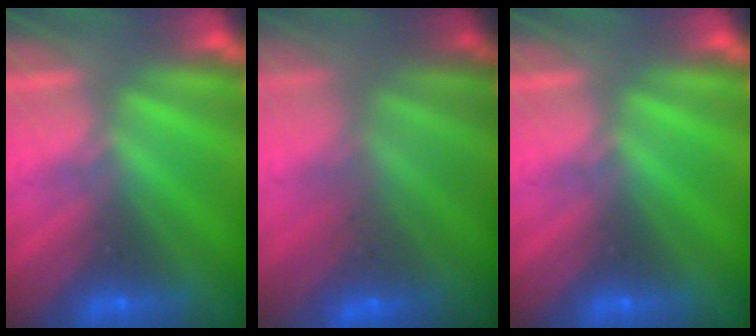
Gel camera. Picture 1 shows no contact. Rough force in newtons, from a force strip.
{"total": 2.4}
{"total": 0.0}